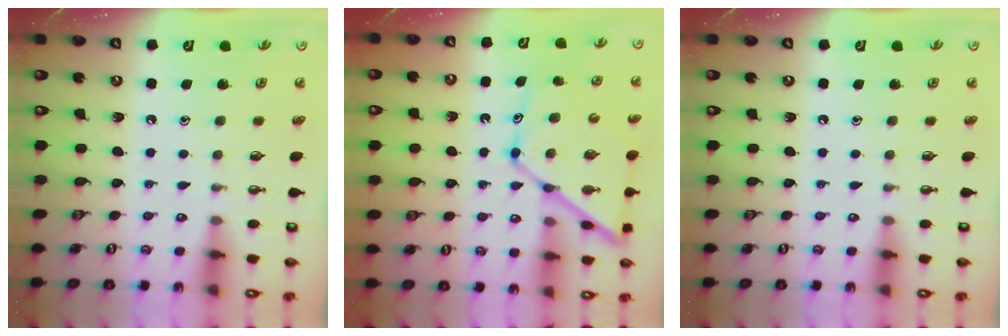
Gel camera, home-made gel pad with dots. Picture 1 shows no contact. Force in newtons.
{"total": 13.7, "press": 13.7, "slide": 1.3}
{"total": 0.0}